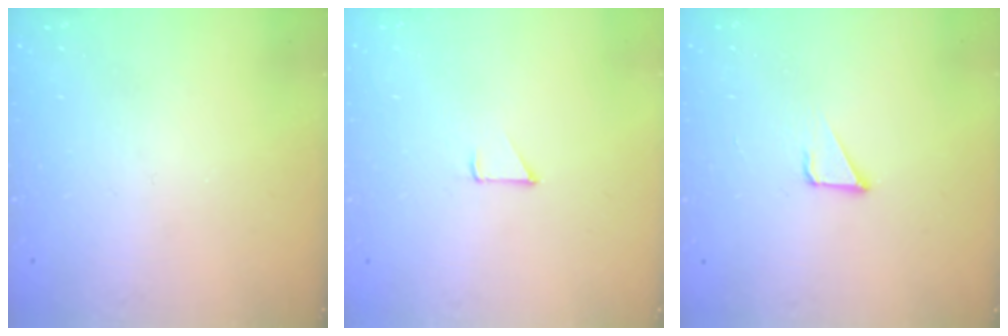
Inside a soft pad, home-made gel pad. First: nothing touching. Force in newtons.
{"total": 4.5, "press": 4.5, "slide": 0.3}
{"total": 2.1, "press": 2.1, "slide": 0.1}